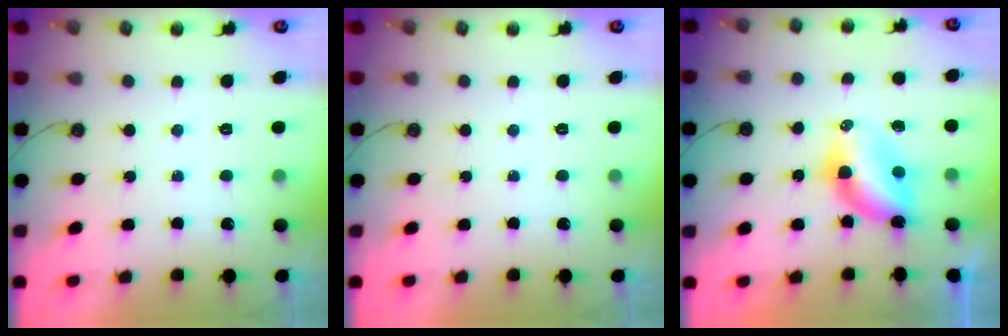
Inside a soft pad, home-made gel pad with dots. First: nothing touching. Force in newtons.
{"total": 0.0}
{"total": 6.3, "press": 6.2, "slide": 0.5}